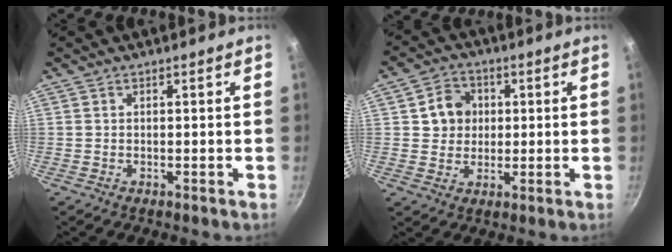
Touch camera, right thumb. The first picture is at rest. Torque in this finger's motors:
{"motor_torque": [-0.32, 0.28, 0.26, -0.40, 0.01]}